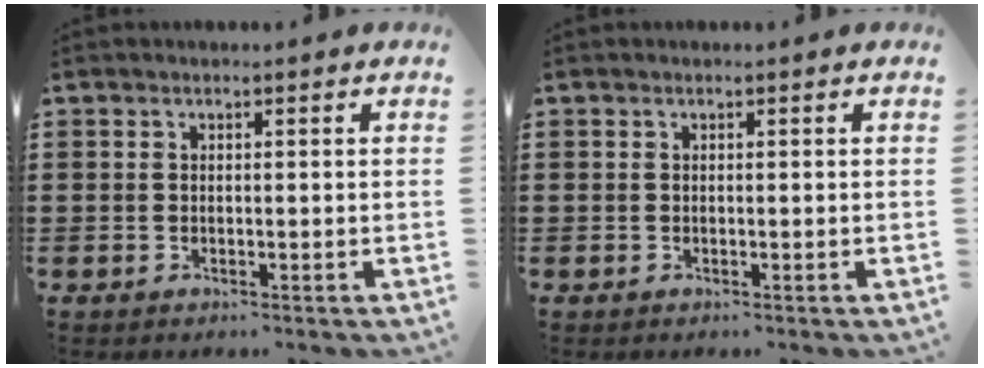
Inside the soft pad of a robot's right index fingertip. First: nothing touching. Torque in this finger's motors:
{"motor_torque": [-0.25, 0.21, 0.00, 0.00]}